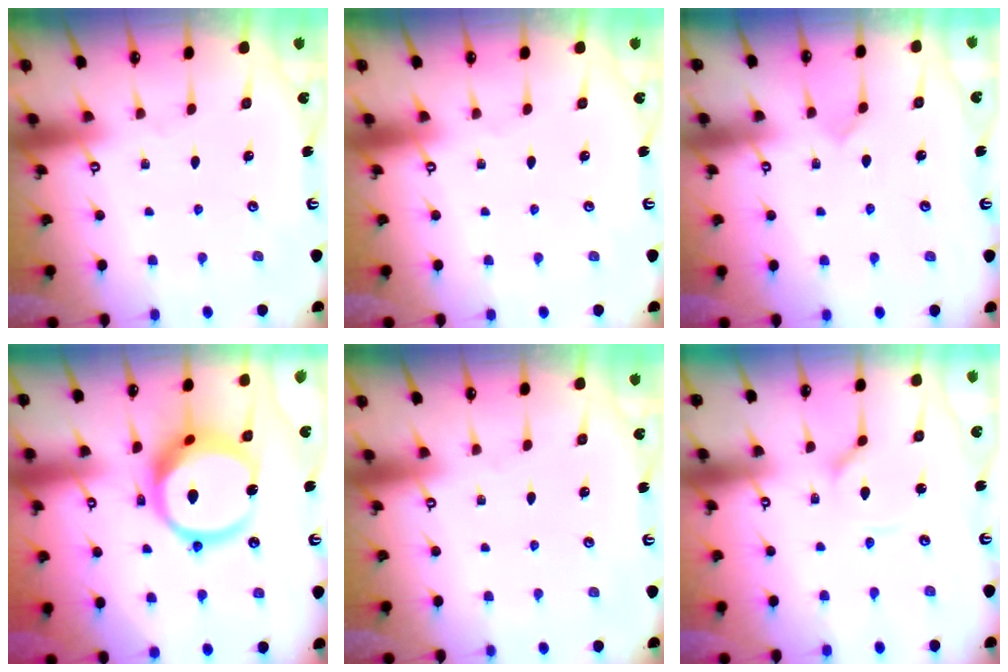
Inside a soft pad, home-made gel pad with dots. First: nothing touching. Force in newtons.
{"total": 0.0}
{"total": 2.5, "press": 2.5, "slide": 0.2}
{"total": 16.2, "press": 16.0, "slide": 2.1}
{"total": 0.0}
{"total": 2.1, "press": 2.1, "slide": 0.3}